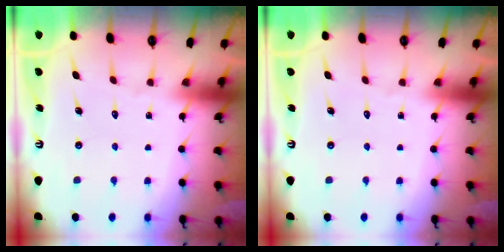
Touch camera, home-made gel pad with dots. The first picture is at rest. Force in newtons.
{"total": 0.0}